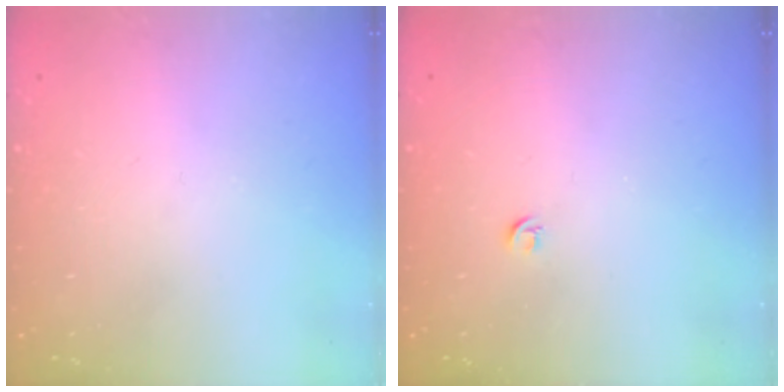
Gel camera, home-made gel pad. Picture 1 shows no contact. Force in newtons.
{"total": 3.4, "press": 3.4, "slide": 0.5}